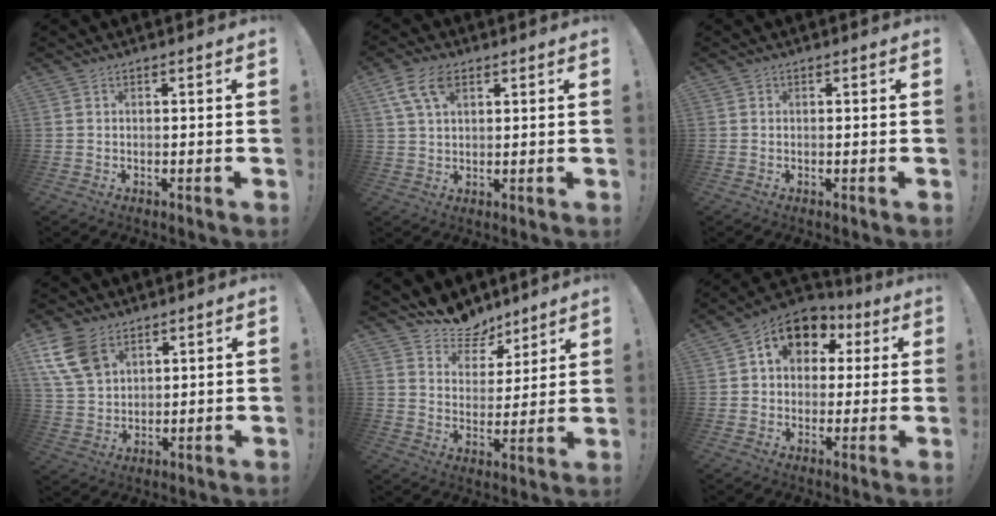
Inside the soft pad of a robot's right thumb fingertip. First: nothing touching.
{"total": 8.4, "force": [3.8, 4.8, 5.8], "torque": [-0.107, -0.002, 0.072]}
{"total": 0.0}
{"total": 12.0, "force": [6.4, 7.8, 6.4], "torque": [-0.126, -0.023, 0.129]}
{"total": 10.4, "force": [8.7, 5.4, 1.6], "torque": [-0.024, -0.072, 0.169]}
{"total": 11.1, "force": [4.2, 8.6, 5.7], "torque": [-0.084, -0.014, 0.082]}